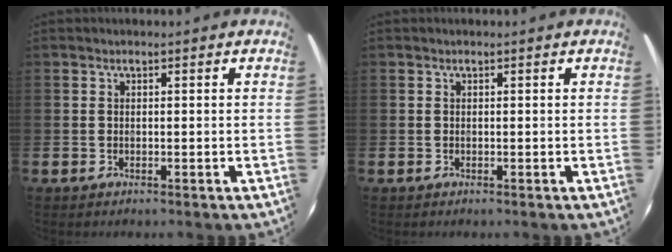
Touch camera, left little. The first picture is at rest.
{"total": 0.0}